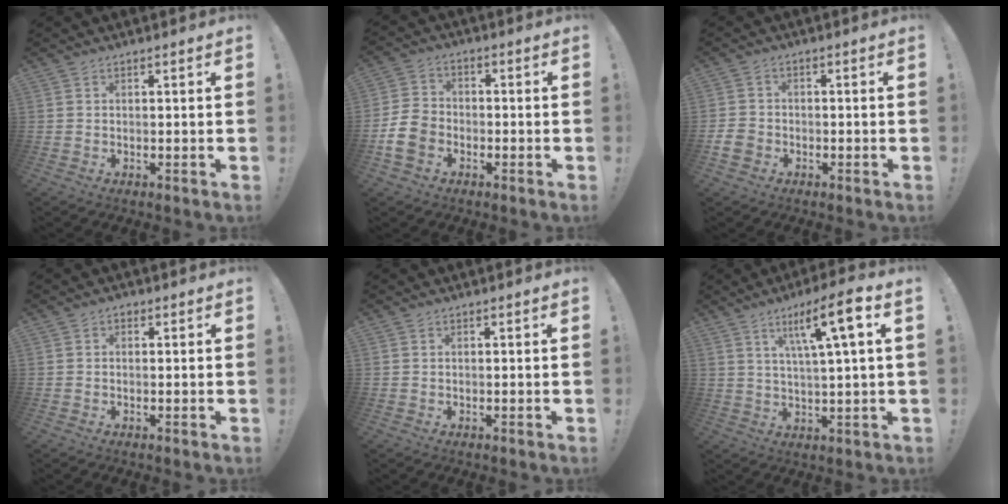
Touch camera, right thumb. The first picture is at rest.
{"total": 9.9, "force": [-4.4, 7.3, 5.1], "torque": [-0.100, 0.030, -0.079]}
{"total": 4.7, "force": [-2.0, 3.6, 2.2], "torque": [-0.052, 0.009, -0.037]}
{"total": 0.9, "force": [0.1, 0.8, 0.3], "torque": [0.003, 0.001, 0.000]}
{"total": 0.0}
{"total": 12.2, "force": [4.7, 1.0, 11.2], "torque": [-0.193, -0.009, 0.065]}